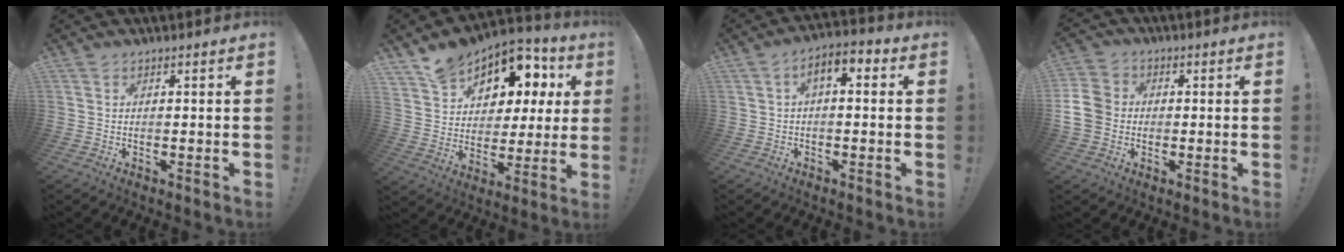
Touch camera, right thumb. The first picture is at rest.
{"total": 14.1, "force": [10.3, 8.8, 4.0], "torque": [-0.055, -0.079, 0.202]}
{"total": 5.6, "force": [0.7, 2.6, 4.9], "torque": [-0.077, -0.001, 0.013]}
{"total": 10.0, "force": [-0.7, 8.5, 5.2], "torque": [-0.114, 0.017, -0.009]}